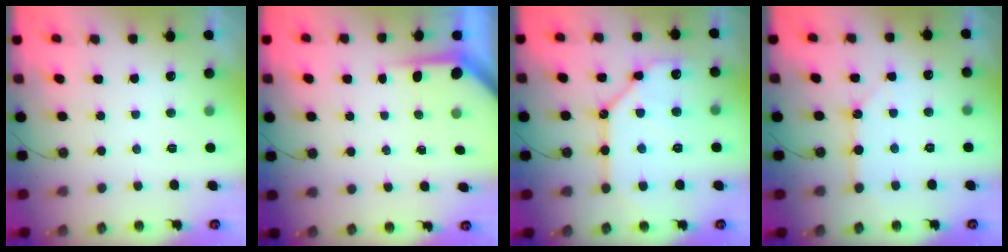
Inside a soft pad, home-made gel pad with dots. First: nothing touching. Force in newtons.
{"total": 3.8, "press": 3.8, "slide": 0.4}
{"total": 12.4, "press": 12.3, "slide": 1.5}
{"total": 3.5, "press": 3.5, "slide": 0.3}